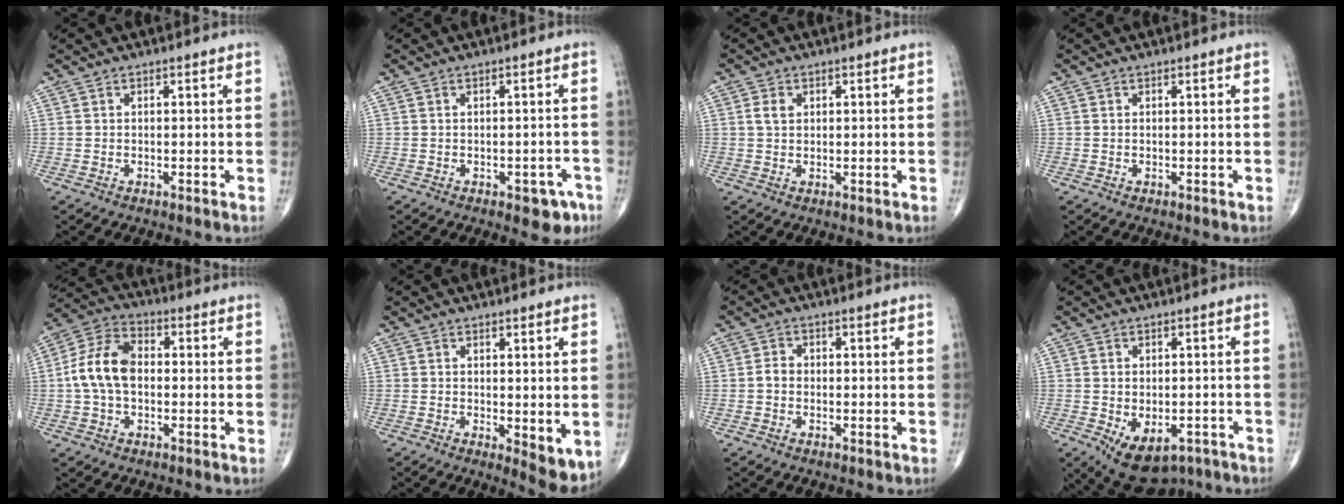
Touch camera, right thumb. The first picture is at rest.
{"total": 4.5, "force": [-2.4, 2.4, 3.0], "torque": [-0.014, 0.012, -0.025]}
{"total": 2.4, "force": [0.7, 1.7, 1.5], "torque": [-0.027, 0.003, 0.014]}
{"total": 0.0}
{"total": 10.6, "force": [-0.3, 7.0, 8.0], "torque": [-0.153, 0.031, -0.015]}
{"total": 5.8, "force": [-0.4, 2.2, 5.3], "torque": [-0.066, -0.017, 0.001]}
{"total": 2.0, "force": [-0.4, 1.6, 1.1], "torque": [-0.015, 0.007, -0.012]}
{"total": 11.2, "force": [-5.4, 6.9, 7.1], "torque": [-0.102, 0.011, -0.066]}